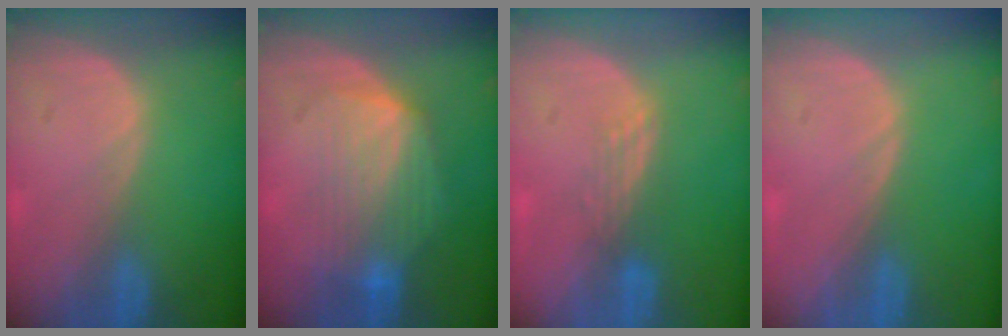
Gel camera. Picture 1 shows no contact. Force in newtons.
{"total": 7.5, "press": 7.4, "slide": 1.2}
{"total": 3.0, "press": 2.5, "slide": 1.7}
{"total": 0.0}